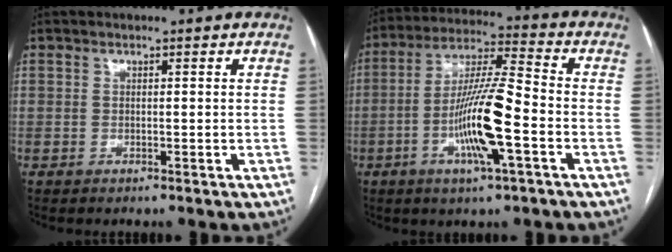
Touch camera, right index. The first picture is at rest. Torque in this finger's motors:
{"motor_torque": [1.95, -0.06, 0.37, 0.21]}